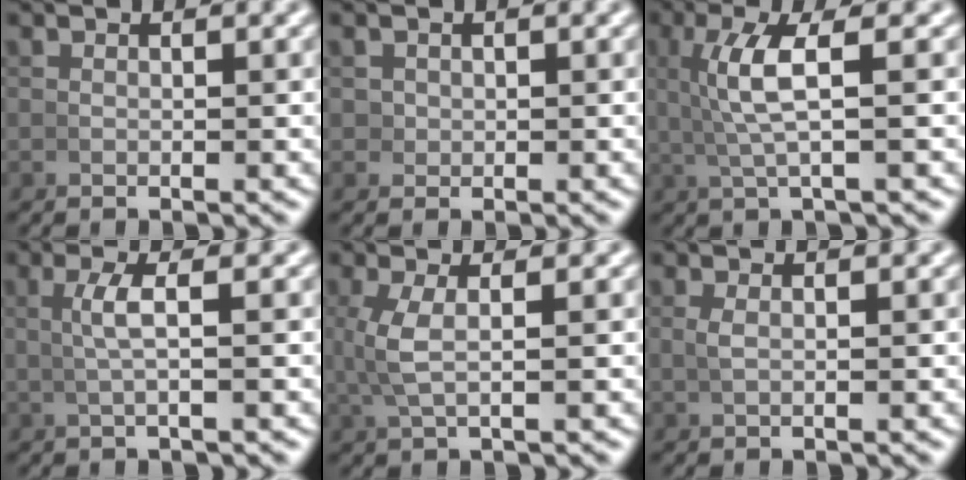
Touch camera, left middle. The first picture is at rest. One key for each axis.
{"total": 1.3, "fx": 0.4, "fy": 1.2, "fz": 0.4, "tx": -0.014, "ty": -0.005, "tz": 0.011}
{"total": 4.0, "fx": 1.0, "fy": 0.3, "fz": 3.9, "tx": -0.075, "ty": 0.014, "tz": 0.018}
{"total": 2.1, "fx": 0.4, "fy": -0.3, "fz": 2.1, "tx": -0.040, "ty": 0.010, "tz": 0.007}
{"total": 2.8, "fx": 0.5, "fy": 0.5, "fz": 2.7, "tx": -0.061, "ty": 0.005, "tz": 0.015}
{"total": 0.8, "fx": 0.3, "fy": -0.2, "fz": 0.7, "tx": -0.020, "ty": 0.000, "tz": 0.011}